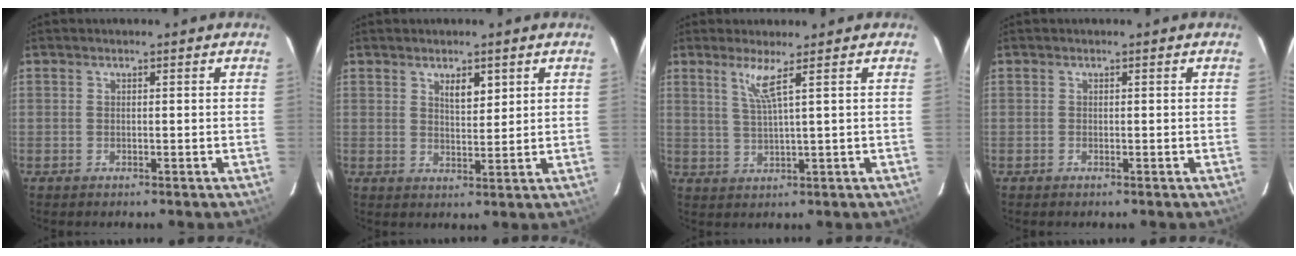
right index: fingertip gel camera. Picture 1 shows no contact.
{"total": 3.8, "force": [2.1, 1.5, 2.7], "torque": [-0.043, 0.001, 0.038]}
{"total": 3.8, "force": [2.2, -1.0, 3.0], "torque": [-0.056, -0.010, 0.044]}
{"total": 0.0}